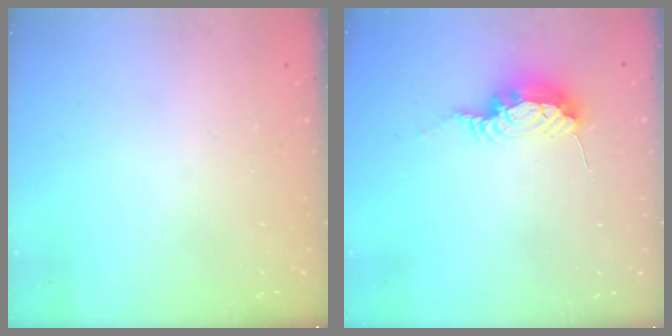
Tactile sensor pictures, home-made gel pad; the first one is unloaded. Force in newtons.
{"total": 8.4, "press": 8.4, "slide": 0.9}